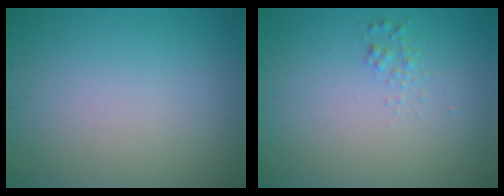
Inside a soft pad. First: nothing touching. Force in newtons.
{"total": 0.8, "press": 0.8, "slide": 0.0}